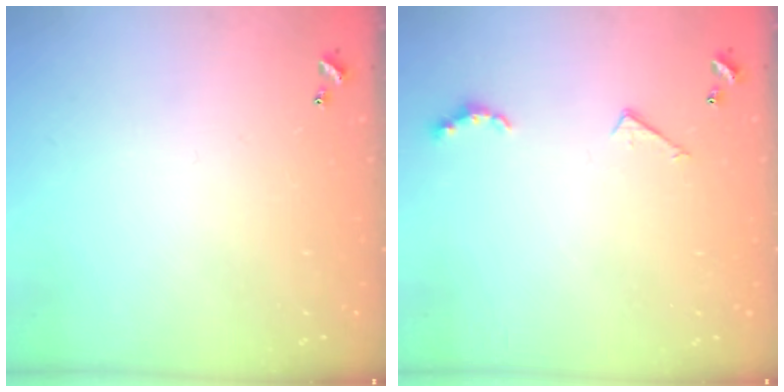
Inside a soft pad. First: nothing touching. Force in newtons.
{"total": 3.8, "press": 3.8, "slide": 0.6}